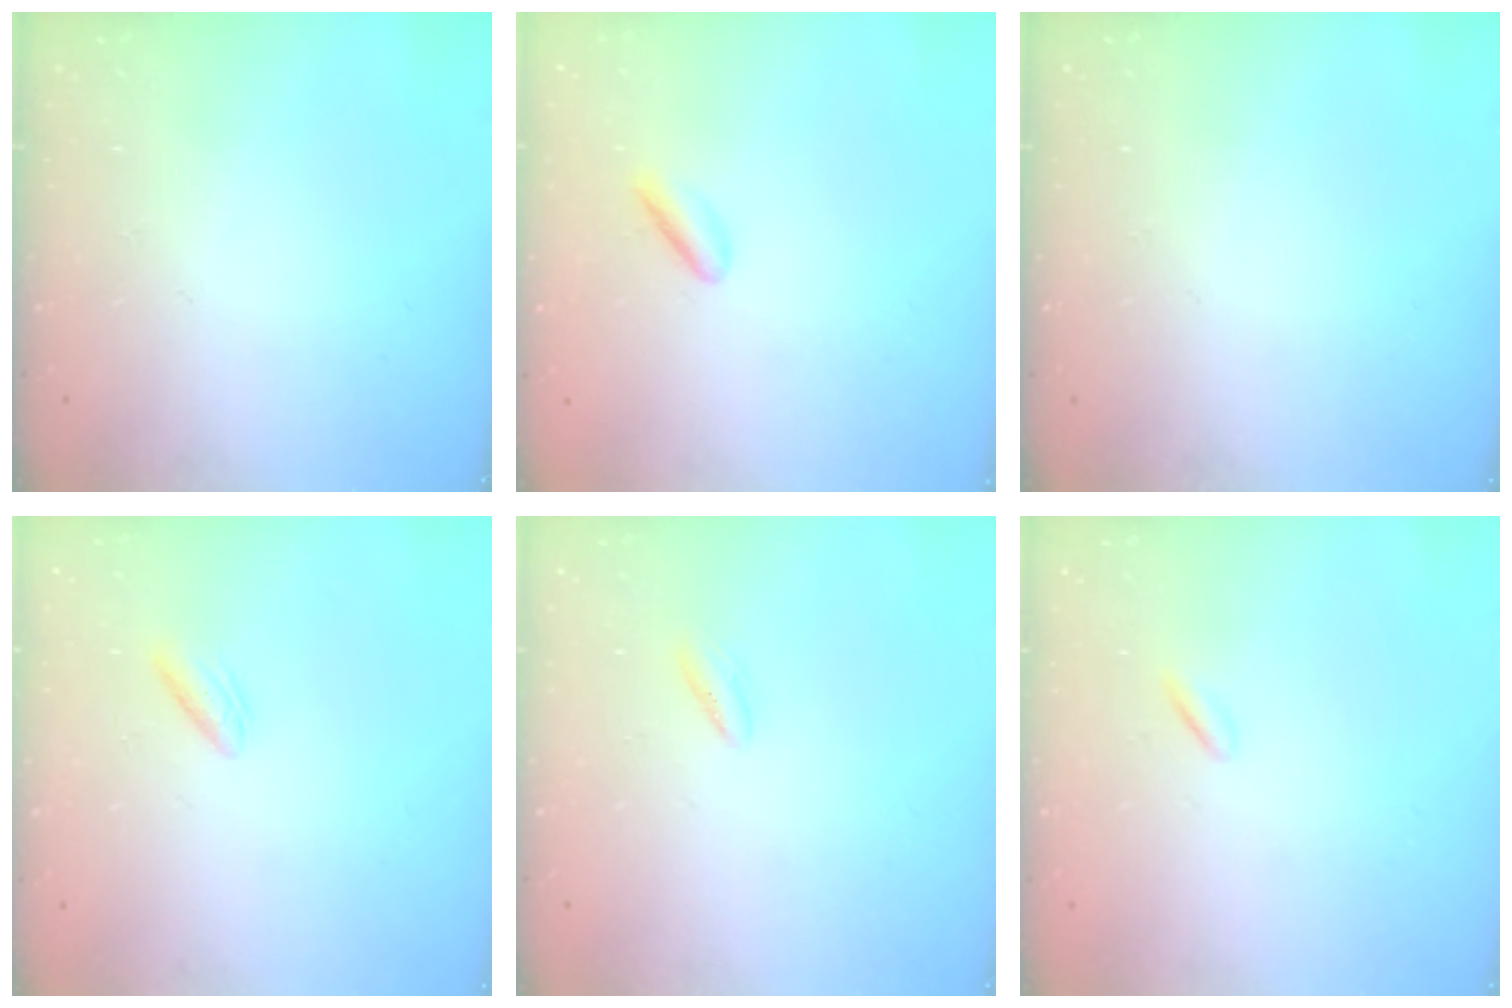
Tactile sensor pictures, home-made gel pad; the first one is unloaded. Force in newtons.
{"total": 2.9, "press": 2.6, "slide": 1.2}
{"total": 0.0}
{"total": 2.1, "press": 1.9, "slide": 0.9}
{"total": 1.4, "press": 1.2, "slide": 0.7}
{"total": 0.5, "press": 0.3, "slide": 0.4}